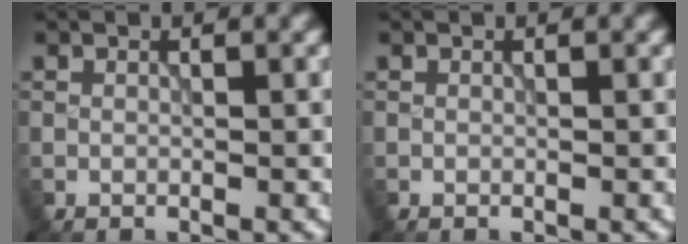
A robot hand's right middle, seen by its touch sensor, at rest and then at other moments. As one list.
[{"total": 0.0}]